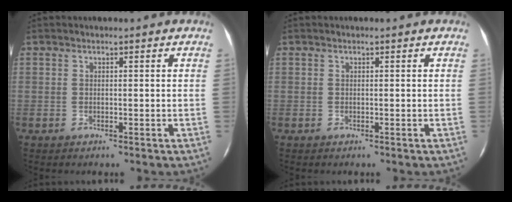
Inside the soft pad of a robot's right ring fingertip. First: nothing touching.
{"total": 0.0}